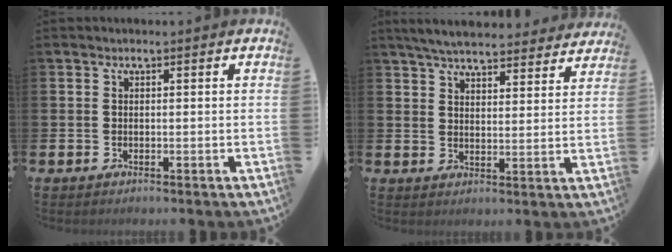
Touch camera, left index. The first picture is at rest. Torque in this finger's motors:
{"motor_torque": [1.09, -1.05, 0.30, 0.16]}